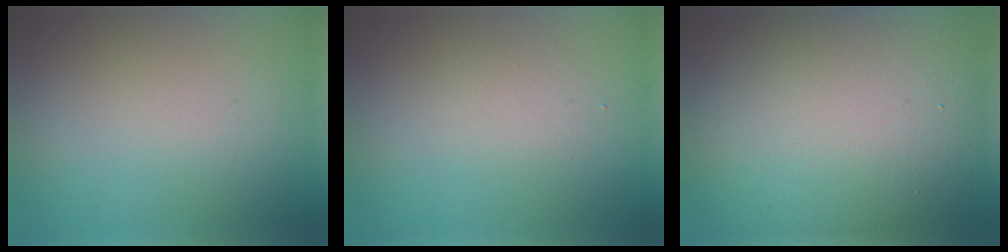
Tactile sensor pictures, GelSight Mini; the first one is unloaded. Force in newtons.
{"total": 1.3, "press": 1.3, "slide": 0.1}
{"total": 16.4, "press": 16.4, "slide": 0.8}